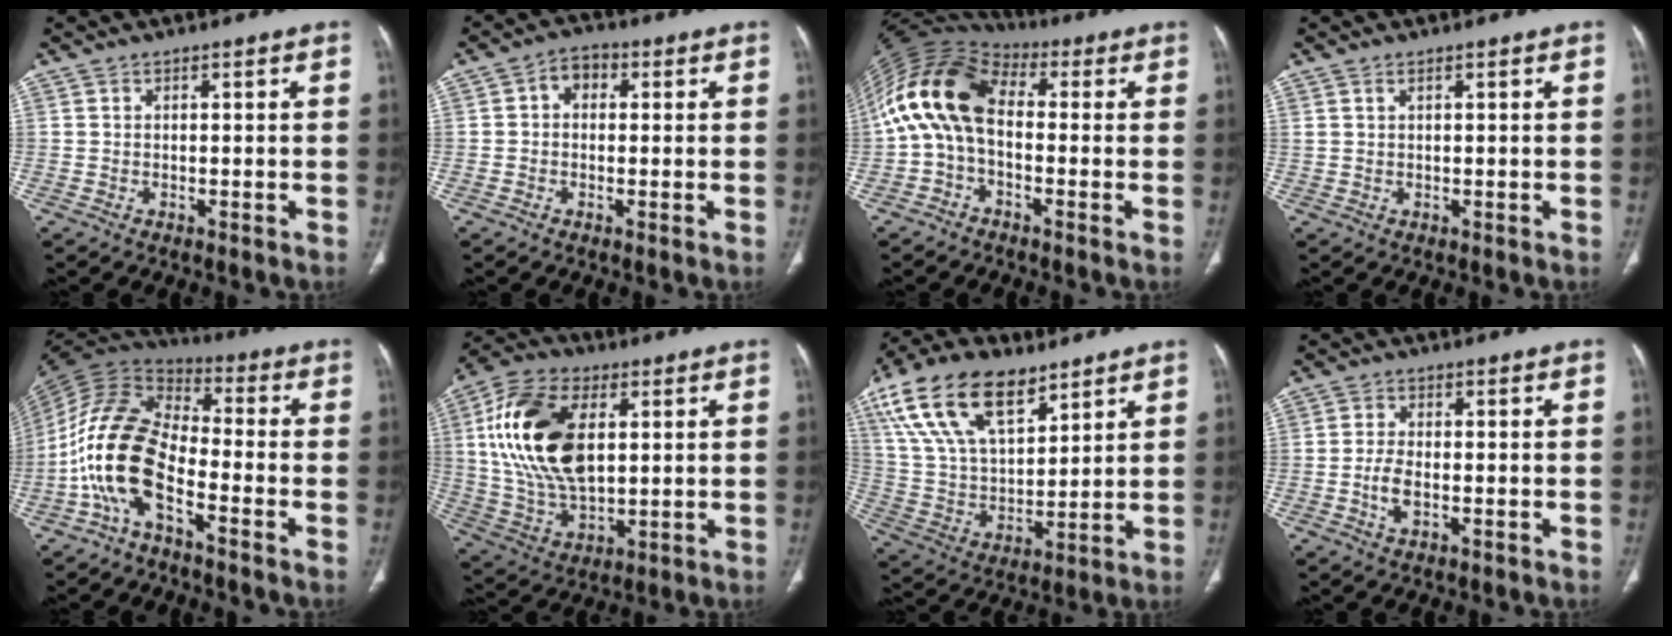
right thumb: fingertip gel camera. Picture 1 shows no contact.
{"total": 3.9, "force": [0.5, 3.0, 2.5], "torque": [-0.024, 0.014, -0.001]}
{"total": 13.8, "force": [0.3, 8.5, 10.9], "torque": [-0.210, 0.039, -0.009]}
{"total": 0.9, "force": [0.6, 0.2, 0.6], "torque": [-0.012, 0.003, 0.016]}
{"total": 15.0, "force": [-5.6, 7.1, 12.0], "torque": [-0.243, 0.056, -0.118]}
{"total": 20.6, "force": [4.5, 11.8, 16.3], "torque": [-0.306, -0.005, 0.086]}
{"total": 20.8, "force": [11.8, 10.6, 13.5], "torque": [-0.243, -0.024, 0.225]}
{"total": 4.0, "force": [-0.9, 2.0, 3.3], "torque": [-0.069, 0.004, -0.018]}